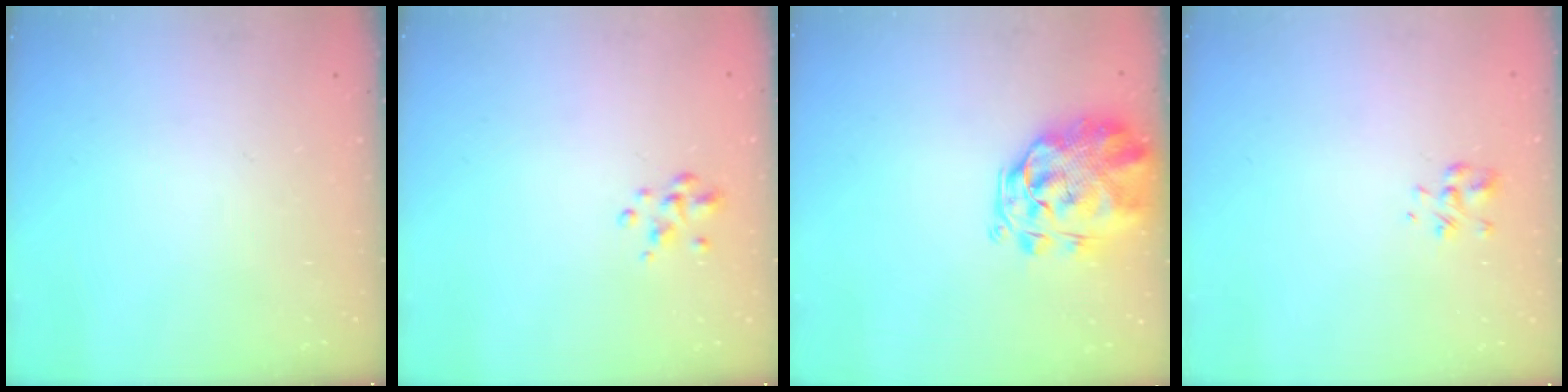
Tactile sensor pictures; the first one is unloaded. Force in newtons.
{"total": 2.0, "press": 1.9, "slide": 0.6}
{"total": 3.4, "press": 3.0, "slide": 1.6}
{"total": 2.2, "press": 2.1, "slide": 0.8}